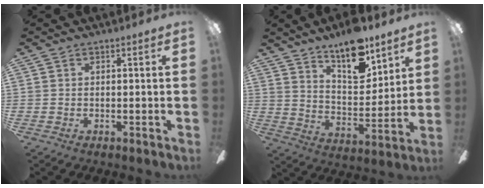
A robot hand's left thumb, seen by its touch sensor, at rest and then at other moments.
{"total": 15.8, "force": [12.0, 6.0, 8.3], "torque": [-0.134, -0.072, 0.209]}